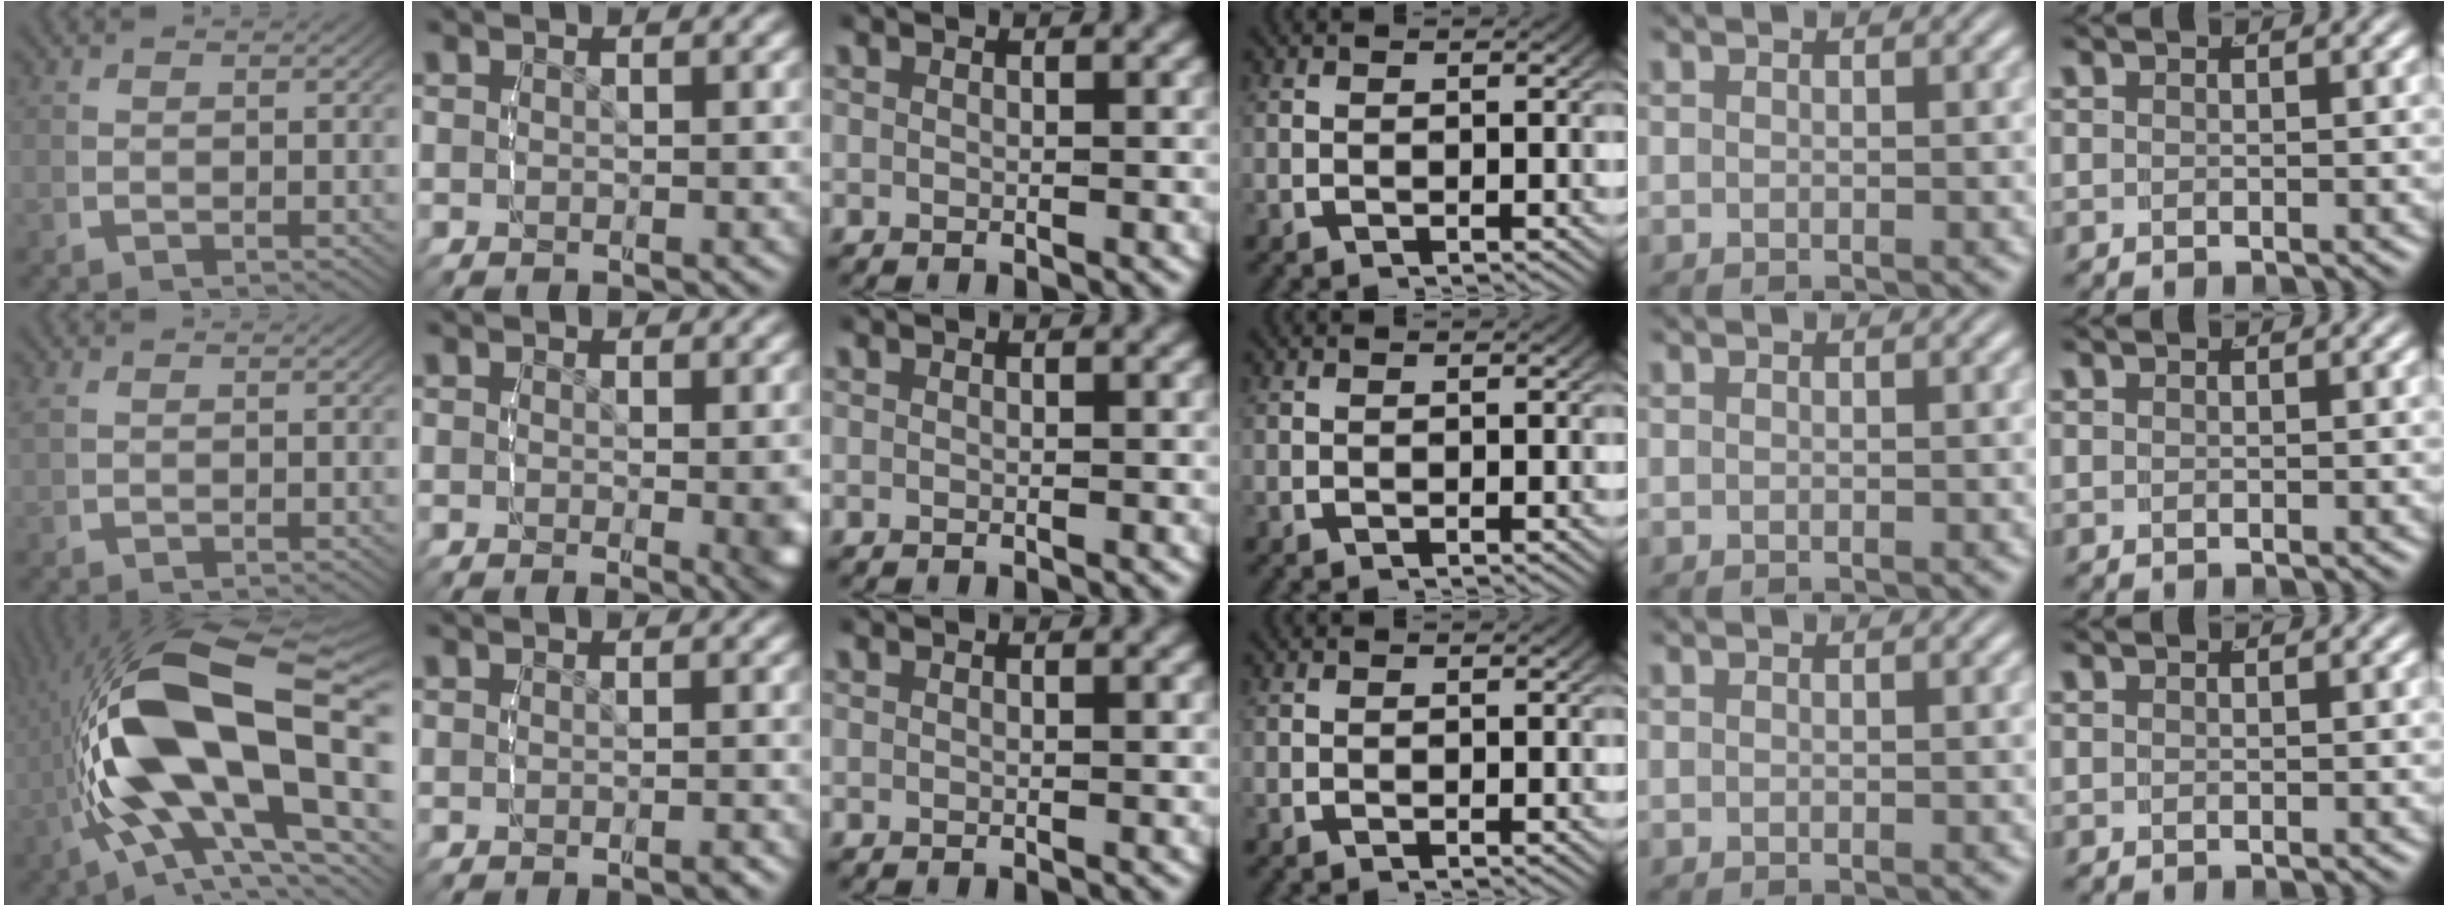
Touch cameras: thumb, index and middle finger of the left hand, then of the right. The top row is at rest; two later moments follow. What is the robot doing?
{"motion": "lift_and_place", "object": "button"}